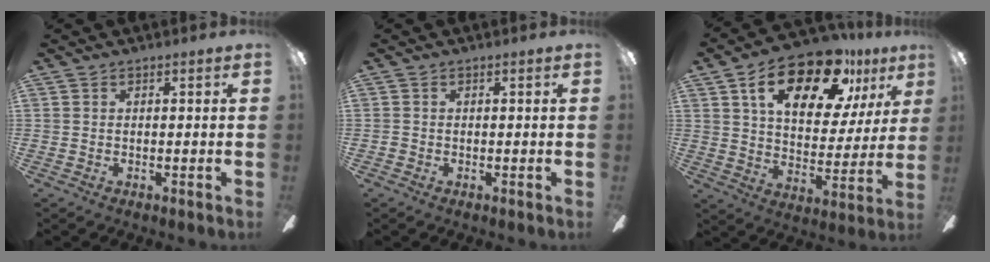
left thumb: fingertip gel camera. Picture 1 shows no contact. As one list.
[{"total": 0.6, "force": [-0.4, 0.4, 0.1], "torque": [-0.001, 0.002, -0.008]}, {"total": 21.1, "force": [11.9, 10.4, 14.1], "torque": [-0.222, -0.042, 0.197]}]